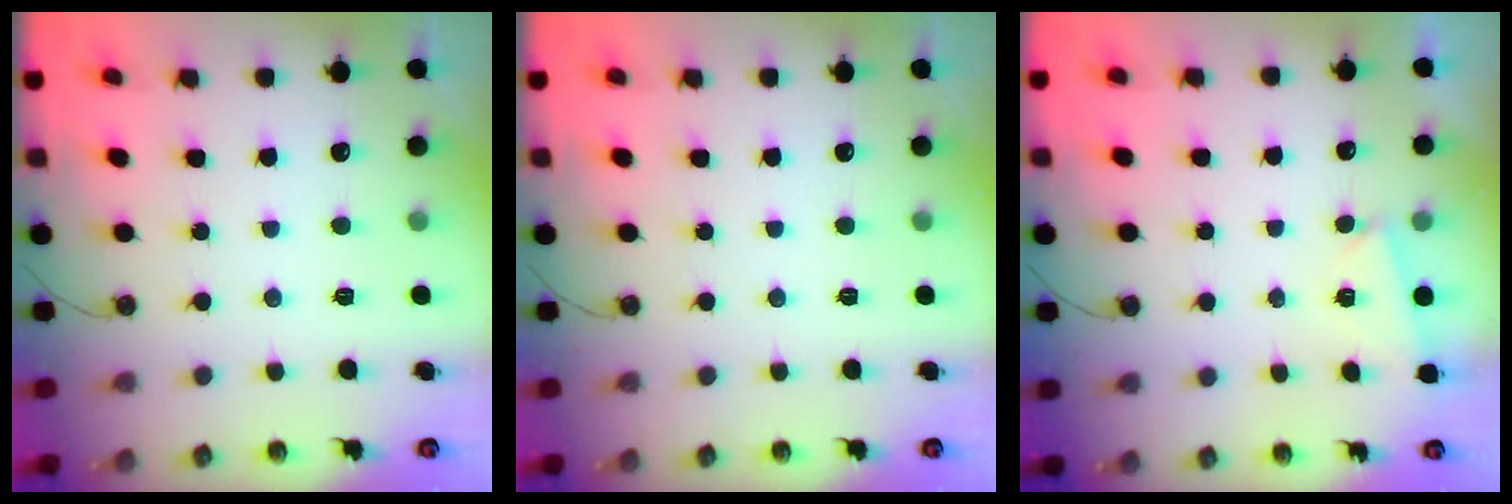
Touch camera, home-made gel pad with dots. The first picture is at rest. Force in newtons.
{"total": 0.0}
{"total": 2.5, "press": 1.5, "slide": 2.0}